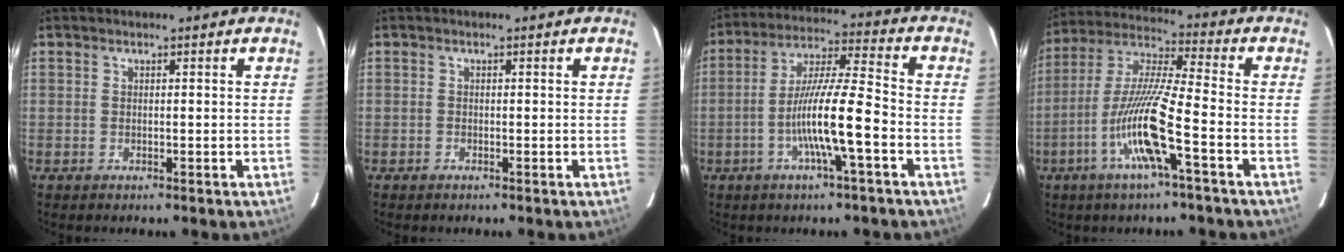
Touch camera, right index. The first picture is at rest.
{"total": 0.0}
{"total": 11.7, "force": [-3.7, 0.2, 11.1], "torque": [-0.208, 0.004, -0.071]}
{"total": 13.4, "force": [-5.0, 0.1, 12.5], "torque": [-0.257, -0.001, -0.101]}